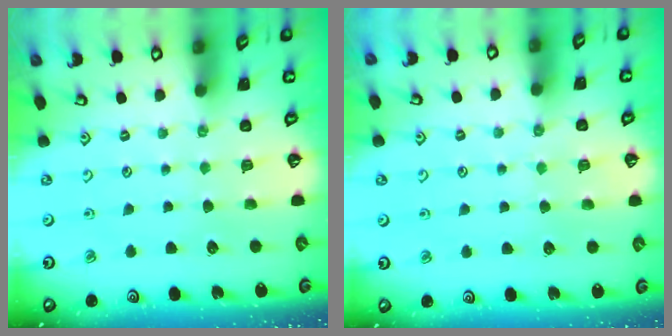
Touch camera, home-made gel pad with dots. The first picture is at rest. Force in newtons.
{"total": 4.7, "press": 4.6, "slide": 0.4}